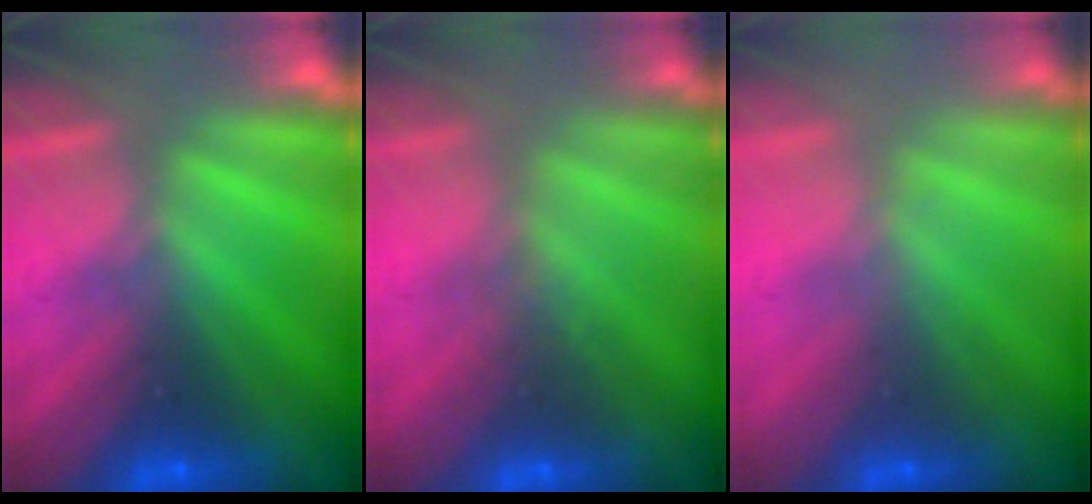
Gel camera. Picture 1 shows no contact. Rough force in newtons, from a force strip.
{"total": 2.2}
{"total": 2.0}